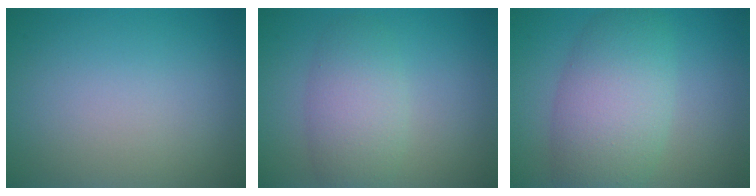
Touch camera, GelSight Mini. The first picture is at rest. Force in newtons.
{"total": 4.0, "press": 4.0, "slide": 0.2}
{"total": 7.0, "press": 7.0, "slide": 0.2}